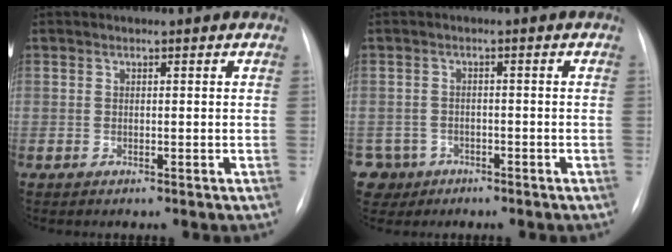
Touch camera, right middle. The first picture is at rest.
{"total": 5.0, "force": [-2.9, 4.0, -0.4], "torque": [0.006, 0.008, -0.047]}